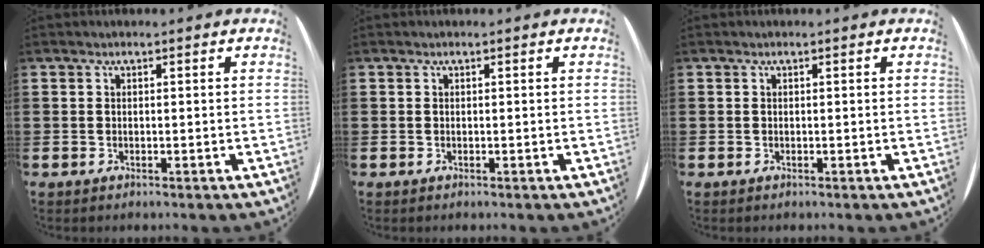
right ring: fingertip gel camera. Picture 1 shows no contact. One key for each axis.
{"total": 0.0}
{"total": 0.0}